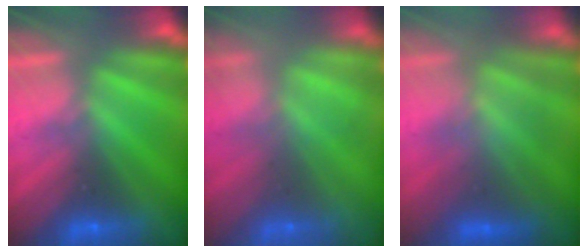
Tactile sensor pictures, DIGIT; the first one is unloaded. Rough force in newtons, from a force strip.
{"total": 7.0}
{"total": 3.5}